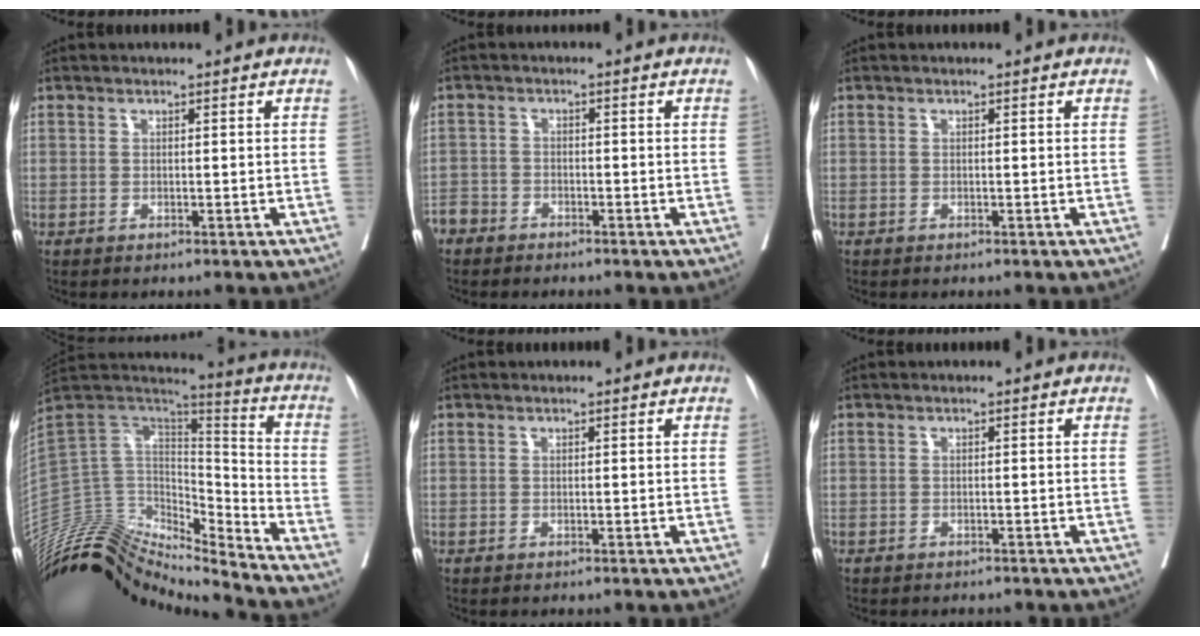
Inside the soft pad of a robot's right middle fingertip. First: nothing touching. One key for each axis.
{"total": 3.4, "fx": -2.9, "fy": 1.7, "fz": 0.0, "tx": -0.002, "ty": 0.003, "tz": -0.060}
{"total": 0.0}
{"total": 17.2, "fx": -16.3, "fy": 3.6, "fz": 3.9, "tx": -0.060, "ty": 0.099, "tz": -0.285}
{"total": 0.0}
{"total": 1.9, "fx": -1.7, "fy": 0.6, "fz": 0.5, "tx": -0.012, "ty": -0.003, "tz": -0.023}